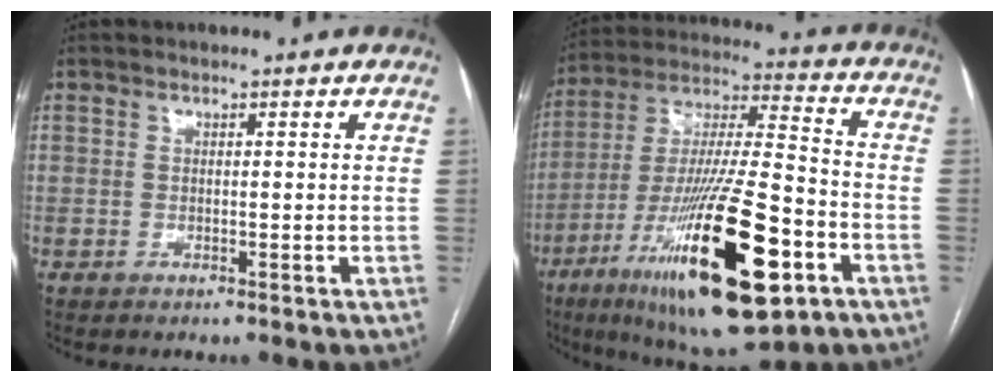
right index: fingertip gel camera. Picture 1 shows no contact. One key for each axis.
{"total": 26.7, "fx": -11.5, "fy": 5.3, "fz": 23.5, "tx": -0.422, "ty": -0.034, "tz": -0.186}